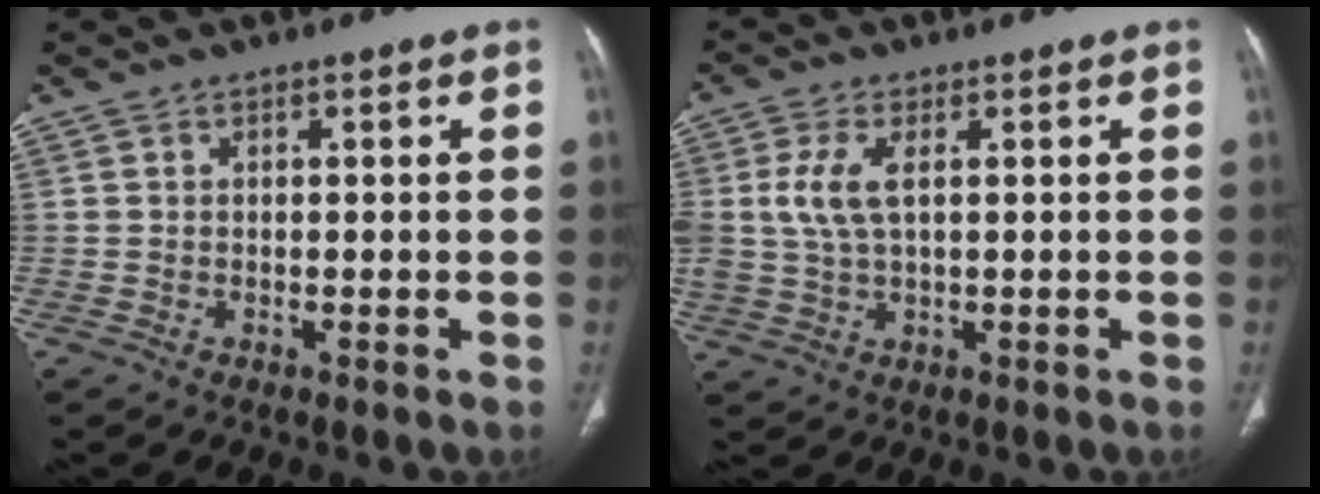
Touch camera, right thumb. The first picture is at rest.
{"total": 7.0, "force": [1.4, 3.4, 5.9], "torque": [-0.145, 0.002, 0.031]}